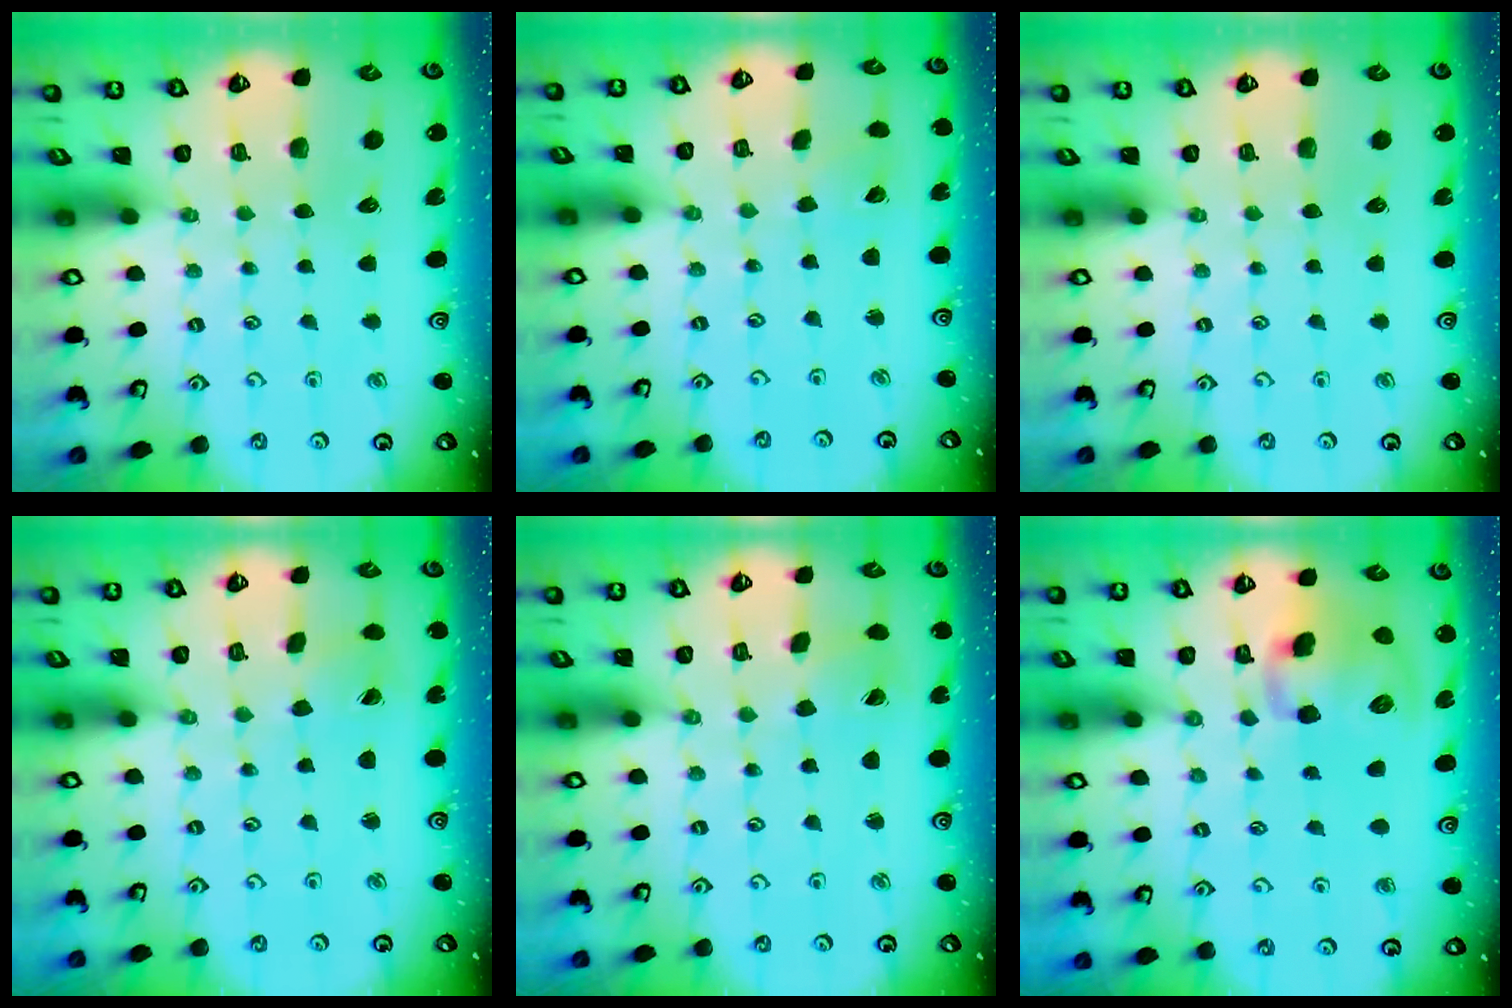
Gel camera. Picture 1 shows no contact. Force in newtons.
{"total": 2.5, "press": 2.5, "slide": 0.3}
{"total": 0.0}
{"total": 1.2, "press": 1.2, "slide": 0.2}
{"total": 1.2, "press": 1.2, "slide": 0.1}
{"total": 13.6, "press": 13.4, "slide": 2.4}